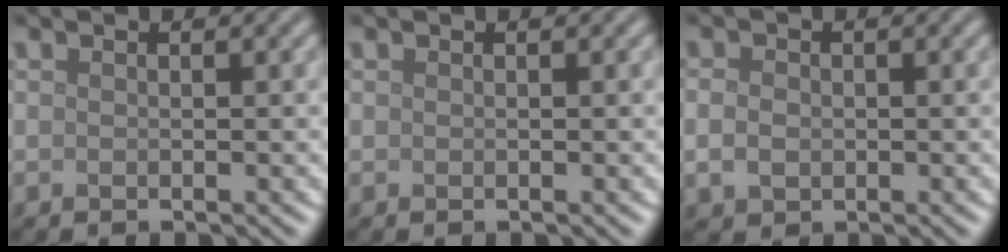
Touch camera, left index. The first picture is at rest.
{"total": 0.0}
{"total": 2.0, "force": [-0.1, 1.6, 1.2], "torque": [-0.023, 0.000, -0.006]}